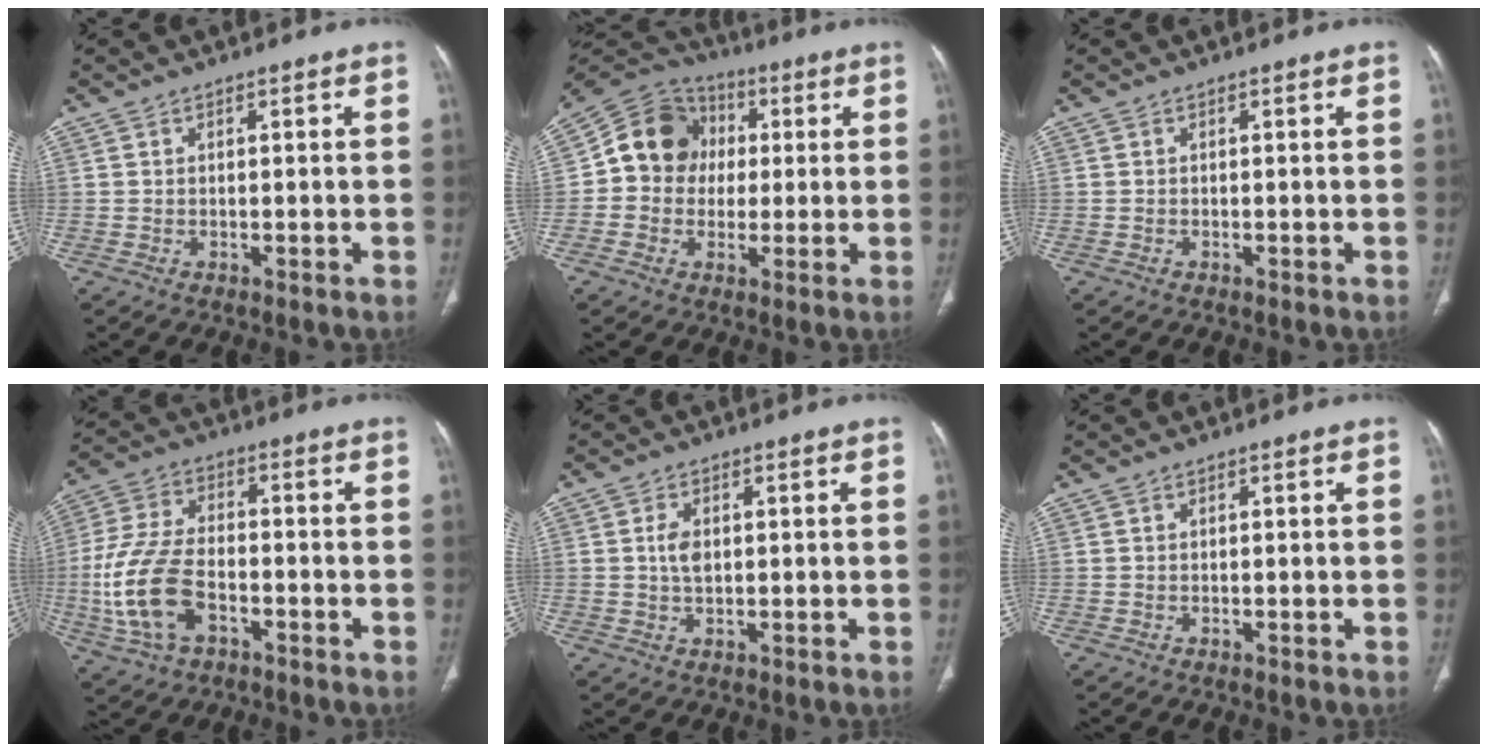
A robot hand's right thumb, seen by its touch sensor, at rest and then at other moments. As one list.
[{"total": 12.8, "force": [1.1, 11.3, 5.8], "torque": [-0.073, 0.023, 0.005]}, {"total": 0.0}, {"total": 14.4, "force": [-4.2, 8.4, 10.9], "torque": [-0.237, 0.019, -0.080]}, {"total": 3.4, "force": [0.4, 2.1, 2.7], "torque": [-0.048, -0.001, 0.008]}, {"total": 0.0}]